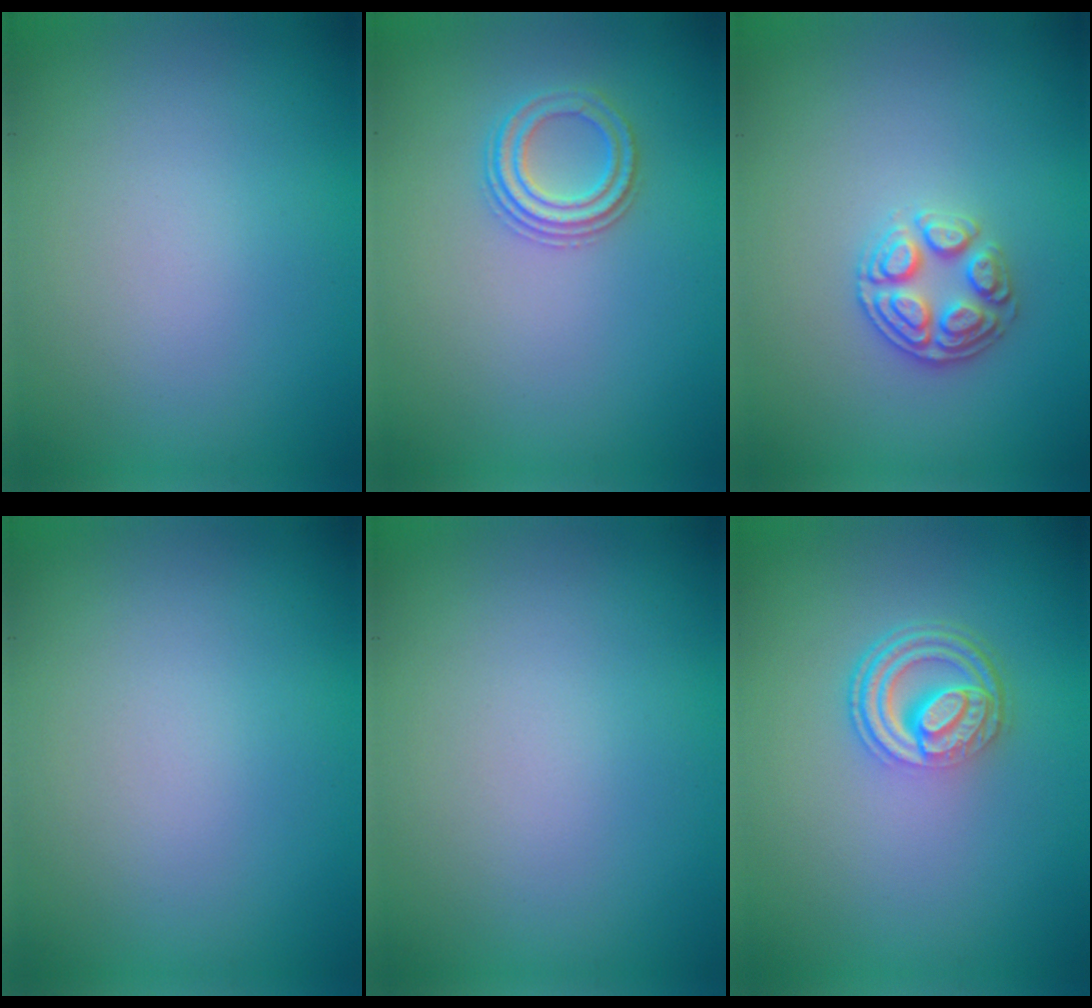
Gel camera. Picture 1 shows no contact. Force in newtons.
{"total": 2.2, "press": 2.1, "slide": 0.7}
{"total": 2.9, "press": 2.8, "slide": 0.7}
{"total": 0.0}
{"total": 0.0}
{"total": 4.3, "press": 3.1, "slide": 3.0}